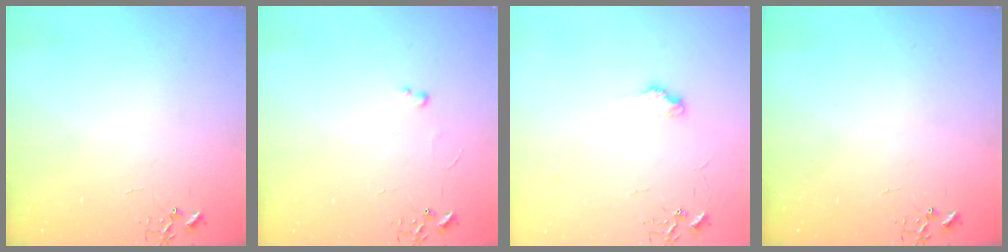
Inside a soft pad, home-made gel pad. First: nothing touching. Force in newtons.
{"total": 2.6, "press": 2.6, "slide": 0.4}
{"total": 7.1, "press": 7.1, "slide": 0.5}
{"total": 0.0}